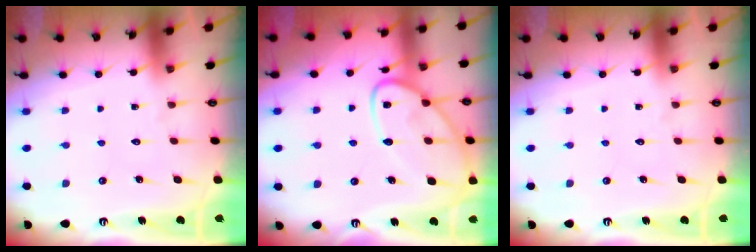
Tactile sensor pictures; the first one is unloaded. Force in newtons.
{"total": 14.0, "press": 14.0, "slide": 1.2}
{"total": 0.0}